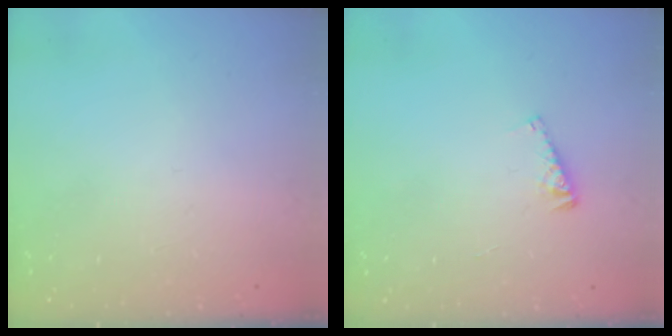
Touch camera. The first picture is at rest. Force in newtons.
{"total": 4.6, "press": 4.6, "slide": 0.2}